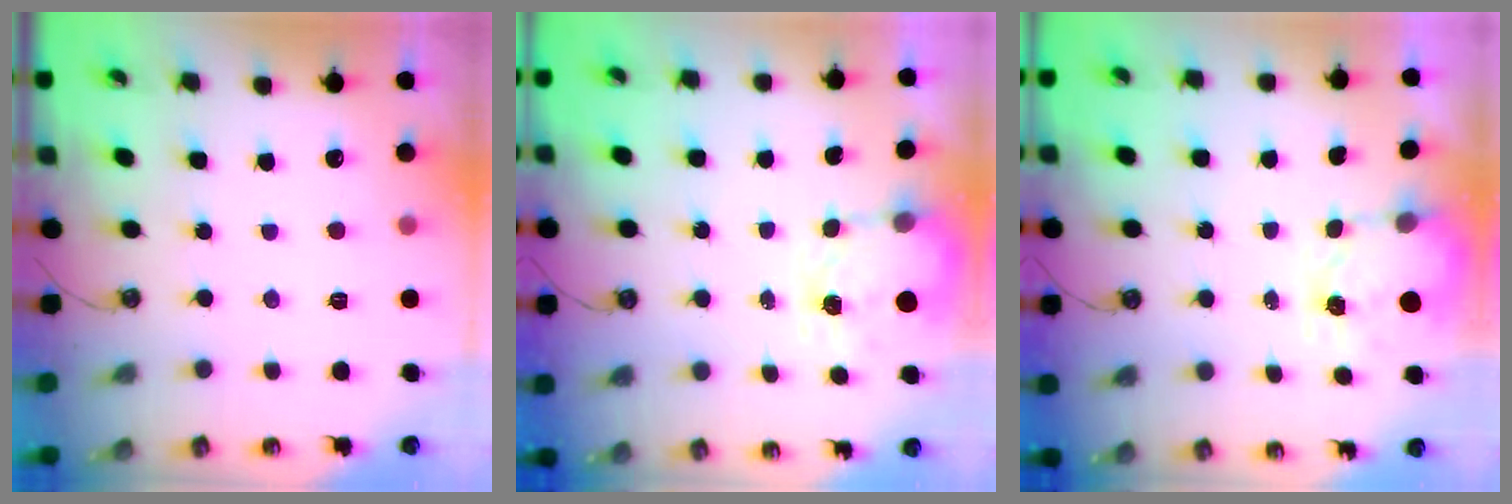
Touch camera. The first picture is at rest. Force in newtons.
{"total": 3.6, "press": 3.6, "slide": 0.6}
{"total": 3.6, "press": 3.5, "slide": 0.5}